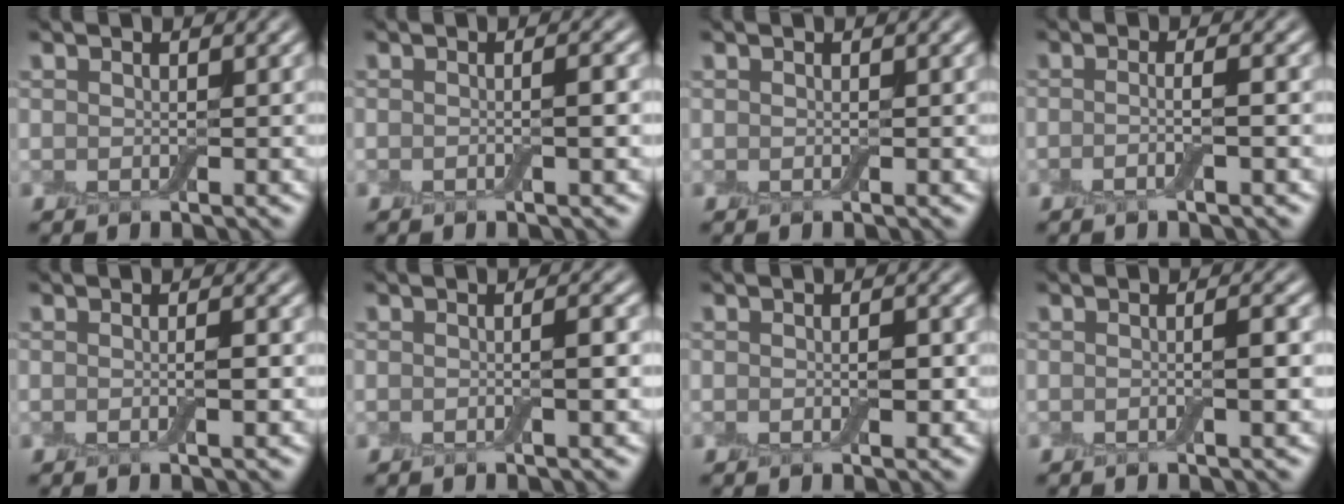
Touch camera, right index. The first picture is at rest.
{"total": 1.4, "force": [-0.3, 0.2, 1.4], "torque": [-0.021, 0.002, -0.007]}
{"total": 0.0}
{"total": 2.0, "force": [-0.5, 0.4, 1.8], "torque": [-0.032, -0.003, -0.017]}
{"total": 1.4, "force": [-0.3, 0.2, 1.3], "torque": [-0.022, 0.000, -0.006]}
{"total": 1.8, "force": [-0.4, 0.3, 1.8], "torque": [-0.026, 0.002, -0.009]}
{"total": 1.4, "force": [-0.2, 0.6, 1.3], "torque": [-0.020, 0.001, -0.004]}
{"total": 2.1, "force": [-0.3, 0.4, 2.0], "torque": [-0.028, 0.002, -0.009]}